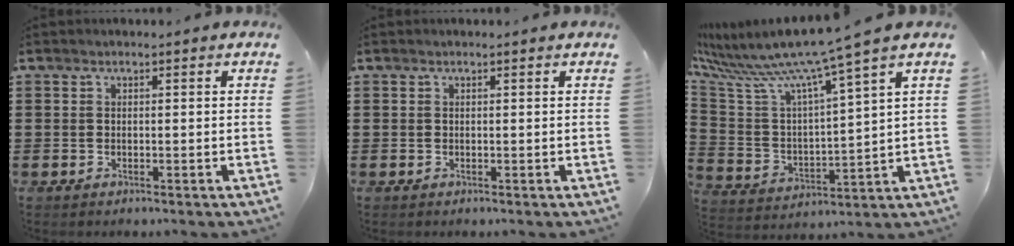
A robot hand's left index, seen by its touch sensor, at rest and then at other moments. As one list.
[{"total": 0.0}, {"total": 9.0, "force": [7.7, -1.1, 4.5], "torque": [-0.123, -0.064, 0.119]}]